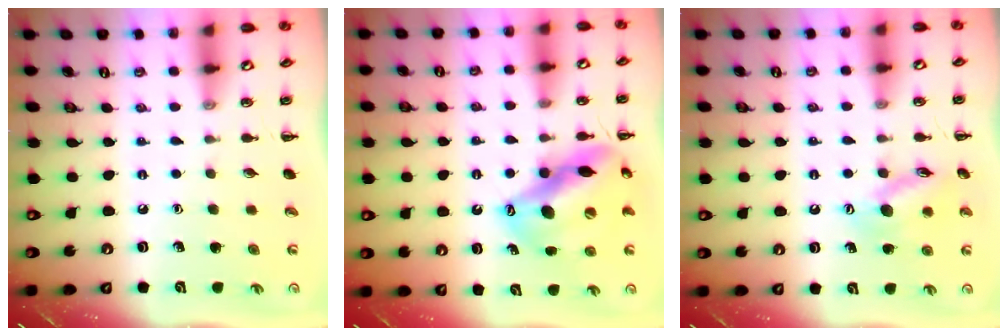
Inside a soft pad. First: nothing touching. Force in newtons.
{"total": 17.0, "press": 16.4, "slide": 4.6}
{"total": 11.8, "press": 11.7, "slide": 1.7}